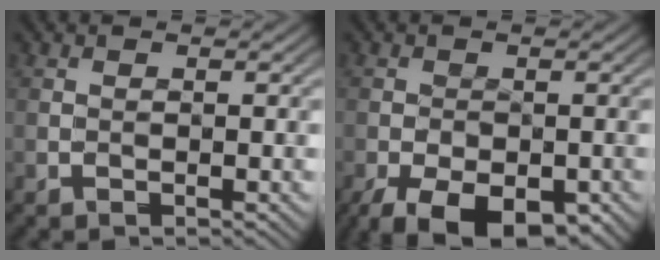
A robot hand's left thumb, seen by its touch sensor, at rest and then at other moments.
{"total": 9.9, "force": [-6.2, 4.4, 6.3], "torque": [-0.109, -0.024, -0.089]}